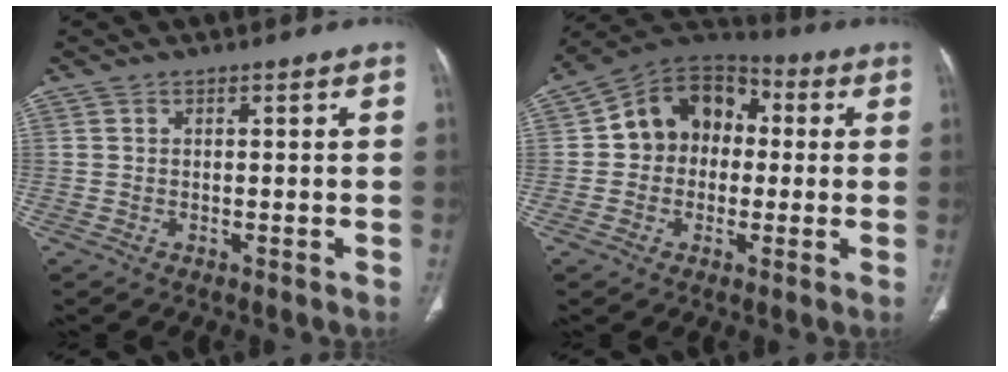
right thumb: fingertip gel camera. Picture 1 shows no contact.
{"total": 13.3, "force": [1.2, 10.7, 7.8], "torque": [-0.085, 0.037, 0.006]}